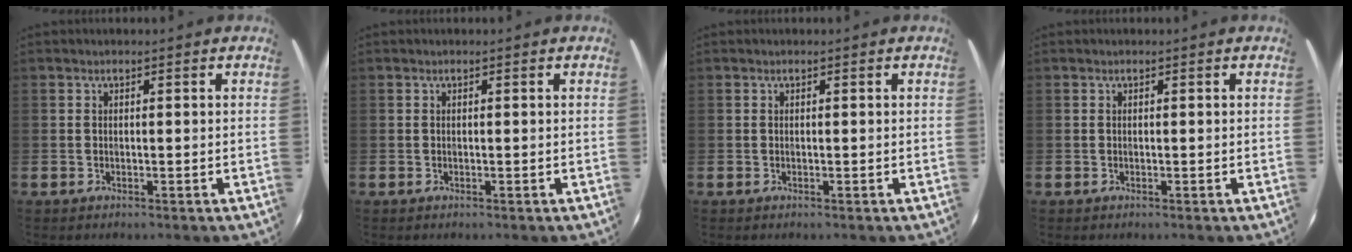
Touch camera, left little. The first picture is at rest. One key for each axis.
{"total": 0.0}
{"total": 0.0}
{"total": 0.0}